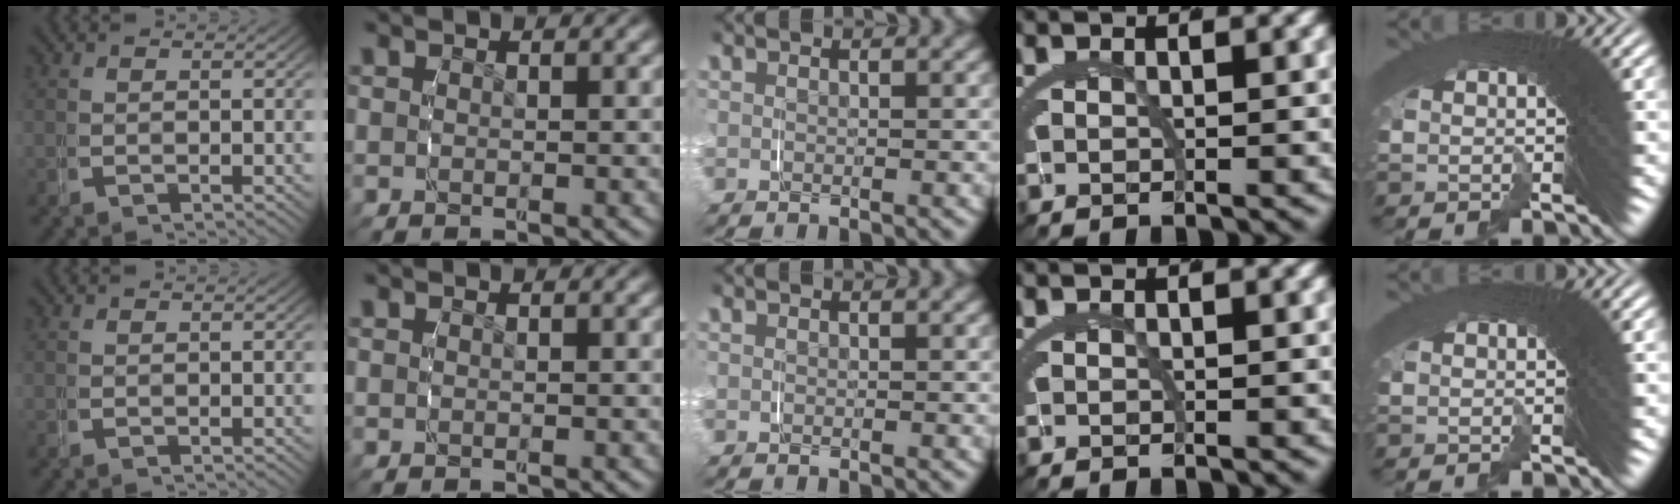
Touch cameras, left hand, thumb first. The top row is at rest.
{}